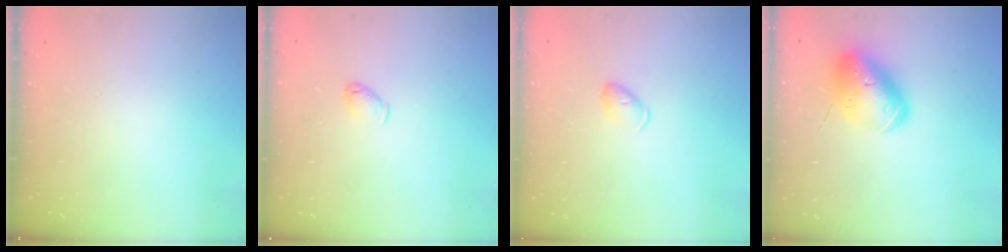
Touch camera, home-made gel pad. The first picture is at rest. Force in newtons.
{"total": 3.8, "press": 3.7, "slide": 0.7}
{"total": 4.5, "press": 4.5, "slide": 0.6}
{"total": 14.1, "press": 13.9, "slide": 2.4}